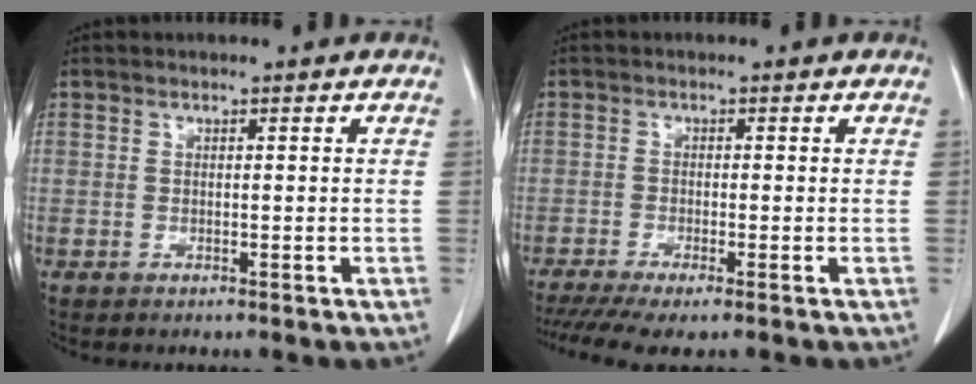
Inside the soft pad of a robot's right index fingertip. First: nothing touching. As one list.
[{"total": 6.4, "force": [-4.7, 0.7, 4.3], "torque": [-0.068, -0.010, -0.079]}]